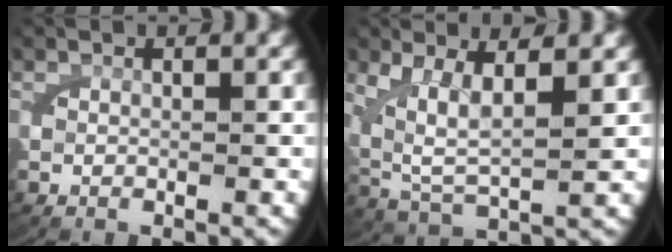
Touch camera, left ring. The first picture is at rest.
{"total": 6.3, "force": [1.5, 3.8, 4.8], "torque": [-0.114, -0.028, 0.049]}